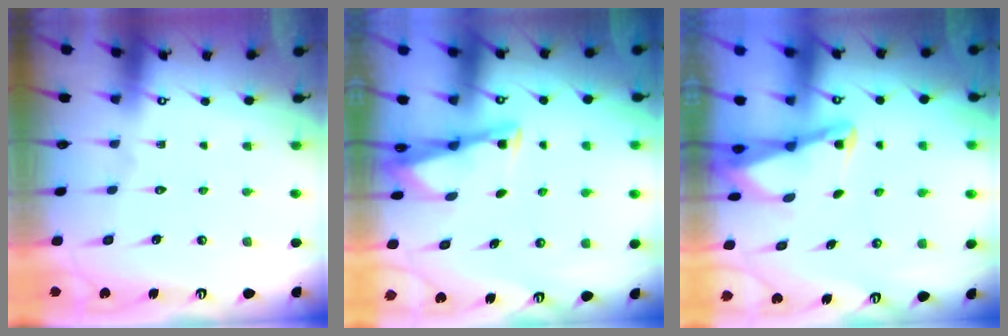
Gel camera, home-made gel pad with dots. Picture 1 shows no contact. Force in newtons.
{"total": 2.8, "press": 2.8, "slide": 0.3}
{"total": 2.1, "press": 2.1, "slide": 0.3}